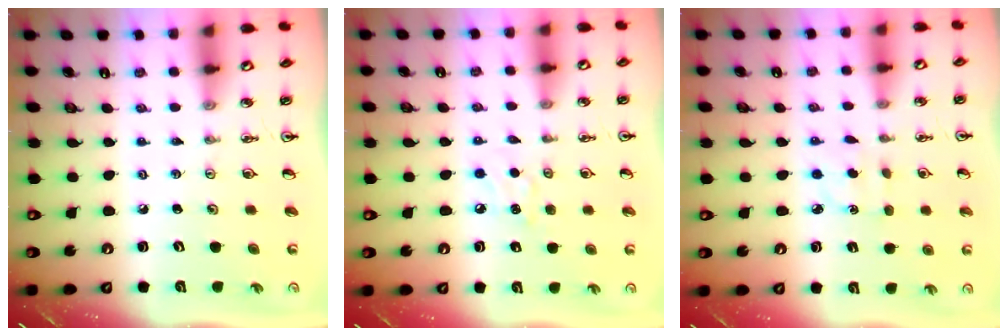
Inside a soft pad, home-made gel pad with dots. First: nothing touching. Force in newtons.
{"total": 5.6, "press": 5.5, "slide": 0.8}
{"total": 2.8, "press": 2.7, "slide": 0.7}